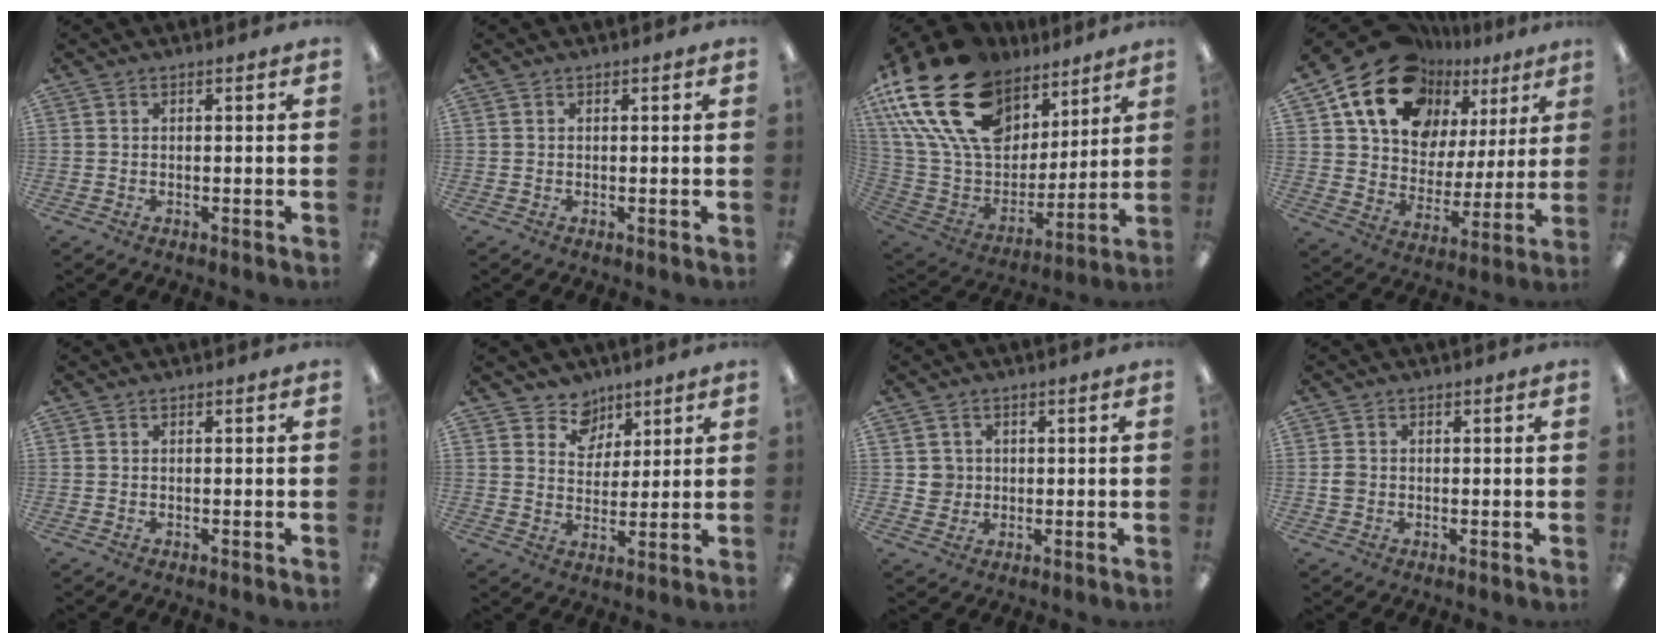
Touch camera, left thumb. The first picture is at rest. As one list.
[{"total": 0.0}, {"total": 26.0, "force": [13.9, 15.8, 15.3], "torque": [-0.323, -0.071, 0.263]}, {"total": 19.3, "force": [13.0, 11.9, 8.0], "torque": [-0.155, -0.073, 0.239]}, {"total": 0.0}, {"total": 7.1, "force": [4.9, 5.2, 0.3], "torque": [-0.005, -0.037, 0.090]}, {"total": 3.6, "force": [0.6, 3.5, 0.3], "torque": [0.002, 0.001, 0.007]}, {"total": 1.9, "force": [-0.2, 1.7, 0.8], "torque": [-0.015, 0.004, -0.004]}]